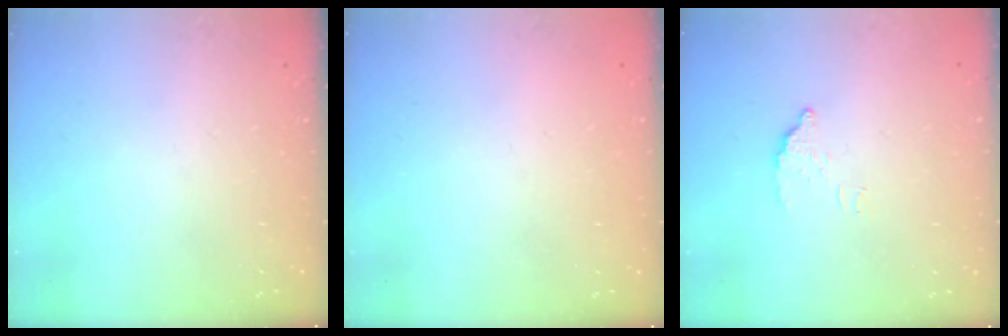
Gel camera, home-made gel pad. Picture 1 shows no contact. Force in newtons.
{"total": 2.2, "press": 2.2, "slide": 0.1}
{"total": 4.5, "press": 4.4, "slide": 0.2}